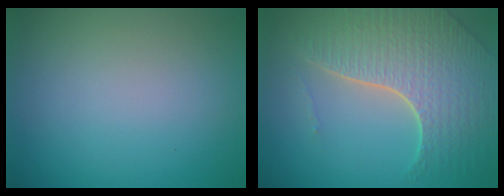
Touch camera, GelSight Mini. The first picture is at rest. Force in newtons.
{"total": 7.3, "press": 5.3, "slide": 4.9}